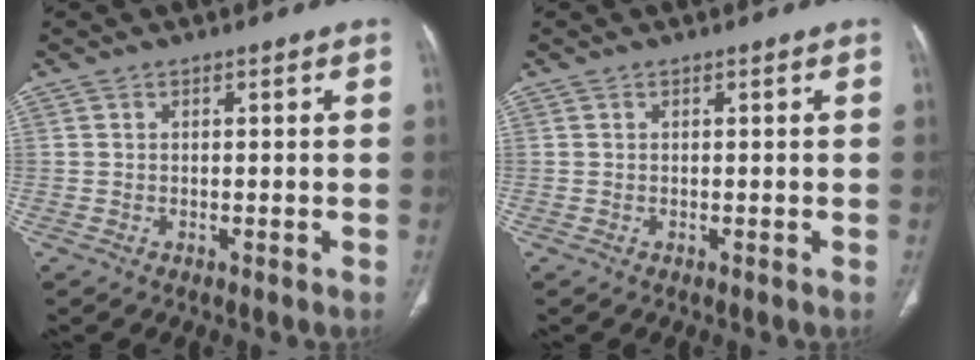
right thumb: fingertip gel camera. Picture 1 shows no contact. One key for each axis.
{"total": 0.0}